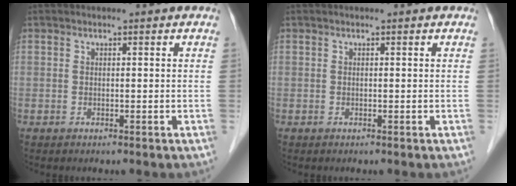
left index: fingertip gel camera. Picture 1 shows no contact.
{"total": 0.0}